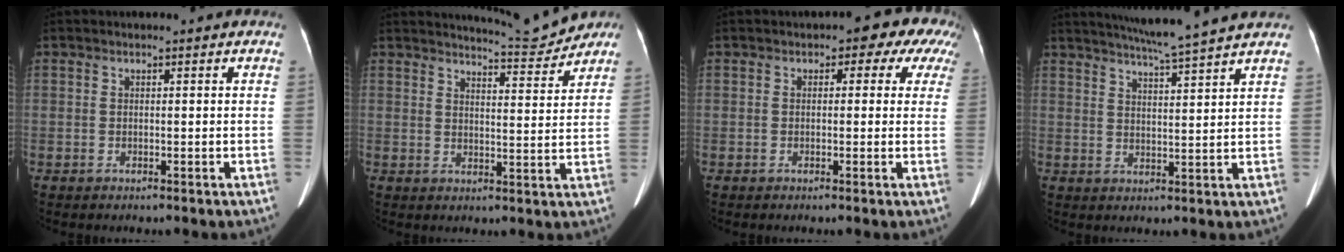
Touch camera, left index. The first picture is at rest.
{"total": 6.7, "force": [6.7, -0.1, 0.7], "torque": [-0.019, -0.015, 0.090]}
{"total": 5.9, "force": [3.0, 3.8, 3.4], "torque": [-0.022, 0.019, 0.018]}
{"total": 10.3, "force": [9.1, -1.6, 4.6], "torque": [-0.078, 0.003, 0.129]}